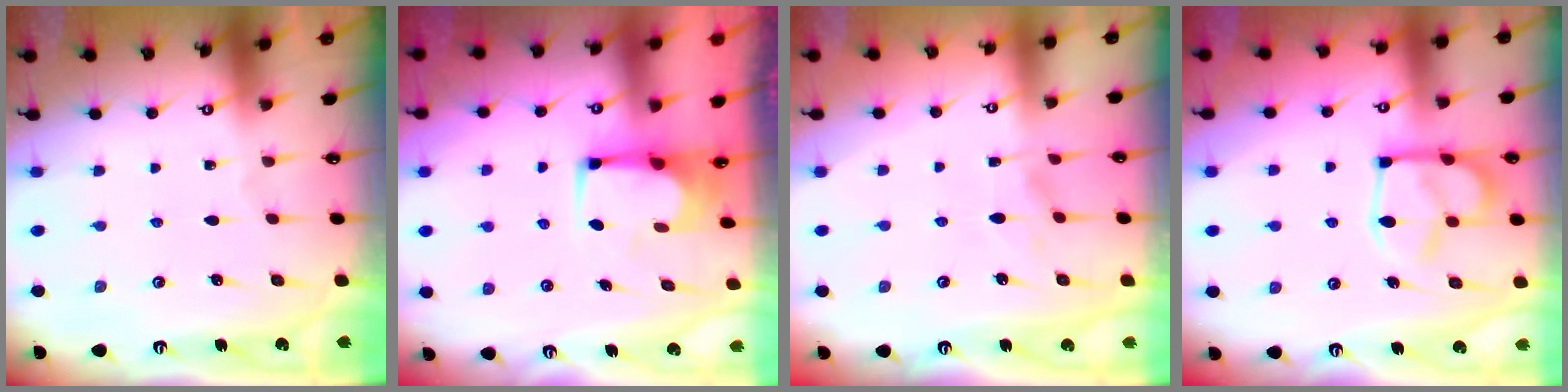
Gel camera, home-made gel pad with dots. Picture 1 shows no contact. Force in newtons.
{"total": 2.4, "press": 2.4, "slide": 0.2}
{"total": 2.0, "press": 1.9, "slide": 0.8}
{"total": 8.3, "press": 8.2, "slide": 1.1}